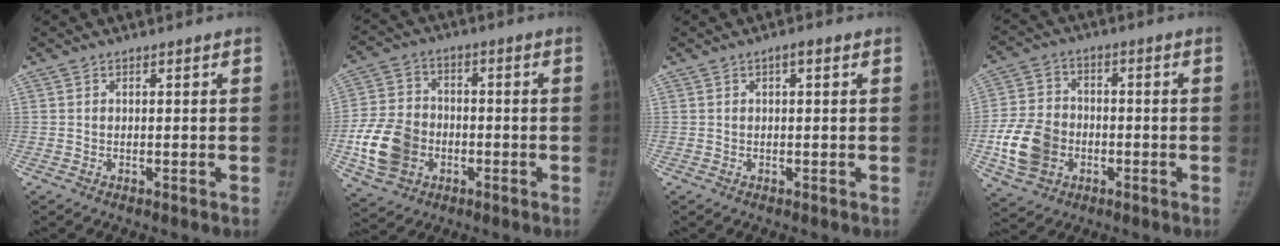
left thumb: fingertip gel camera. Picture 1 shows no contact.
{"total": 12.8, "force": [-3.5, 10.2, 7.0], "torque": [-0.120, 0.015, -0.065]}
{"total": 1.6, "force": [0.6, 0.5, 1.4], "torque": [-0.018, 0.005, 0.003]}
{"total": 12.0, "force": [-3.2, 9.6, 6.6], "torque": [-0.111, 0.015, -0.059]}